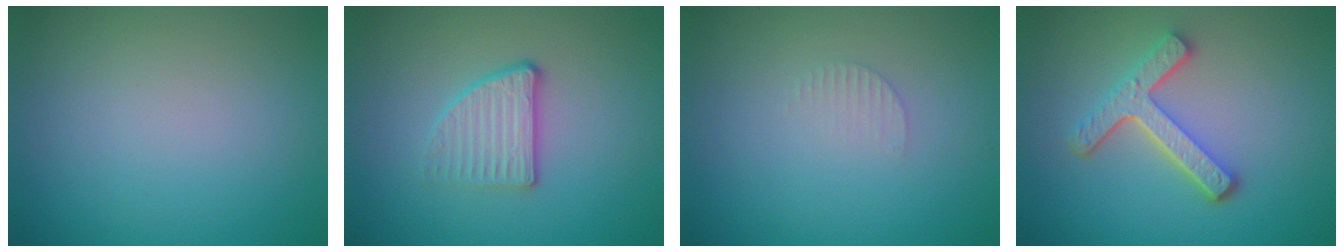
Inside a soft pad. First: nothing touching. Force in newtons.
{"total": 2.9, "press": 2.5, "slide": 1.4}
{"total": 0.8, "press": 0.8, "slide": 0.2}
{"total": 4.7, "press": 3.5, "slide": 3.2}